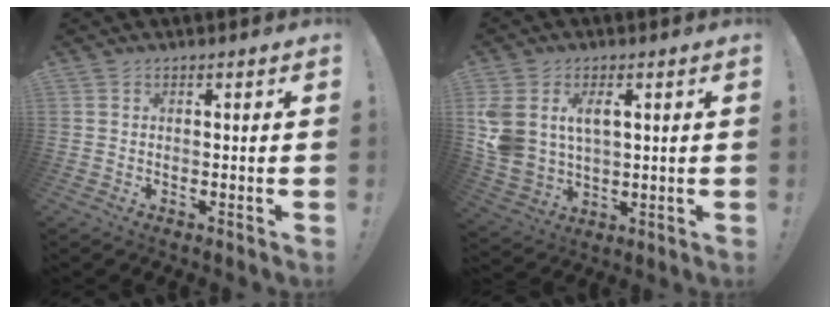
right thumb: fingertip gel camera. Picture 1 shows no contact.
{"total": 9.4, "force": [3.6, 6.6, 5.6], "torque": [-0.112, -0.016, 0.070]}